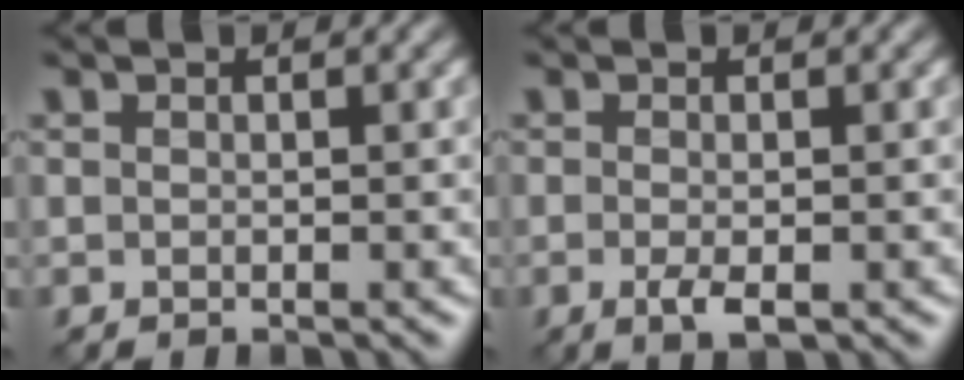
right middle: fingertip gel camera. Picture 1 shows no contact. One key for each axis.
{"total": 2.0, "fx": -0.7, "fy": 0.6, "fz": 1.7, "tx": -0.036, "ty": -0.008, "tz": -0.012}